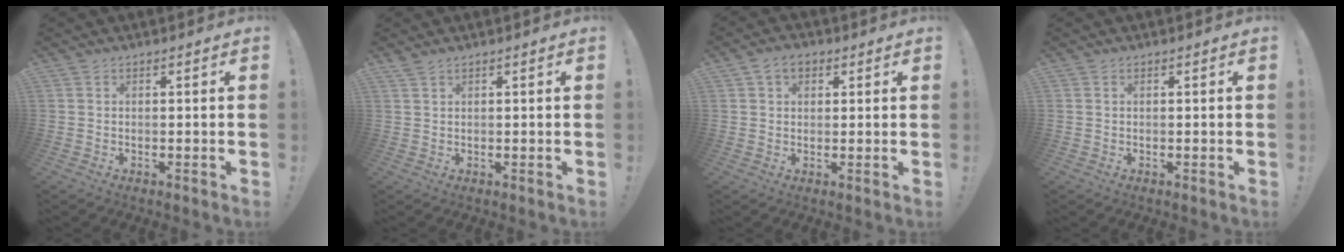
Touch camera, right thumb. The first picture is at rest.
{"total": 1.4, "force": [1.2, 0.2, 0.7], "torque": [-0.016, -0.001, 0.022]}
{"total": 4.4, "force": [1.9, 3.2, 2.5], "torque": [-0.040, 0.001, 0.035]}
{"total": 0.0}